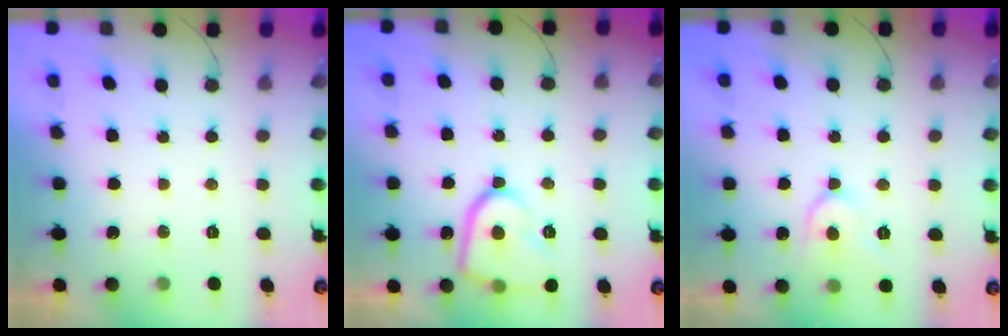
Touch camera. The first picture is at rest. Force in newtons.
{"total": 13.2, "press": 13.2, "slide": 1.4}
{"total": 7.5, "press": 7.4, "slide": 0.9}